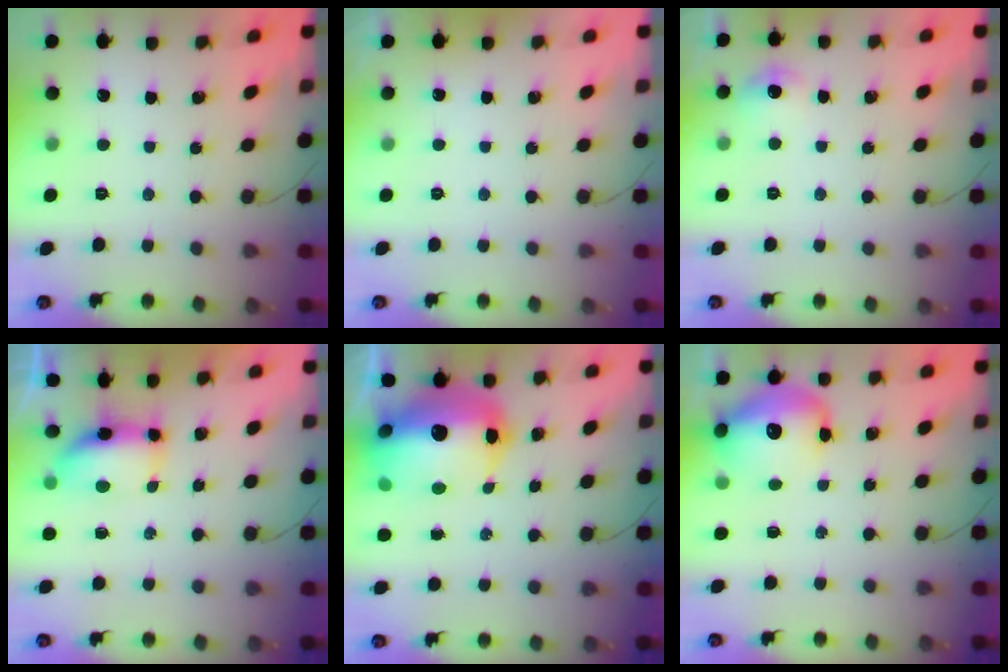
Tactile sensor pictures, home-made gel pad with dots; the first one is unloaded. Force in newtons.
{"total": 11.7, "press": 1.6, "slide": 11.6}
{"total": 5.4, "press": 5.2, "slide": 1.6}
{"total": 6.6, "press": 6.6, "slide": 0.4}
{"total": 22.1, "press": 20.0, "slide": 9.4}
{"total": 13.8, "press": 13.3, "slide": 3.8}